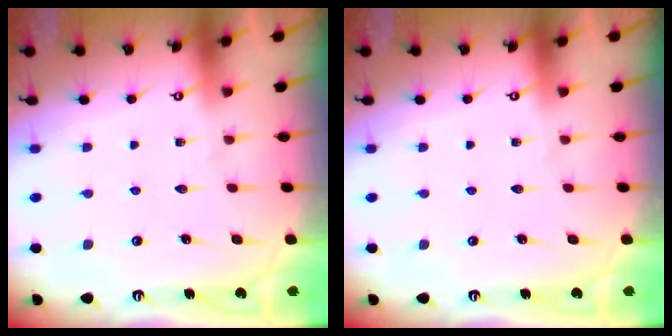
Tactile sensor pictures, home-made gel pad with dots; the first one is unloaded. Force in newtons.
{"total": 0.0}